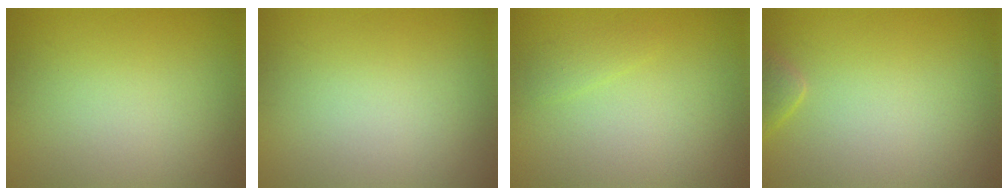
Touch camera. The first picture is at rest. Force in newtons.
{"total": 0.0}
{"total": 0.8, "press": 0.8, "slide": 0.0}
{"total": 1.6, "press": 1.6, "slide": 0.1}